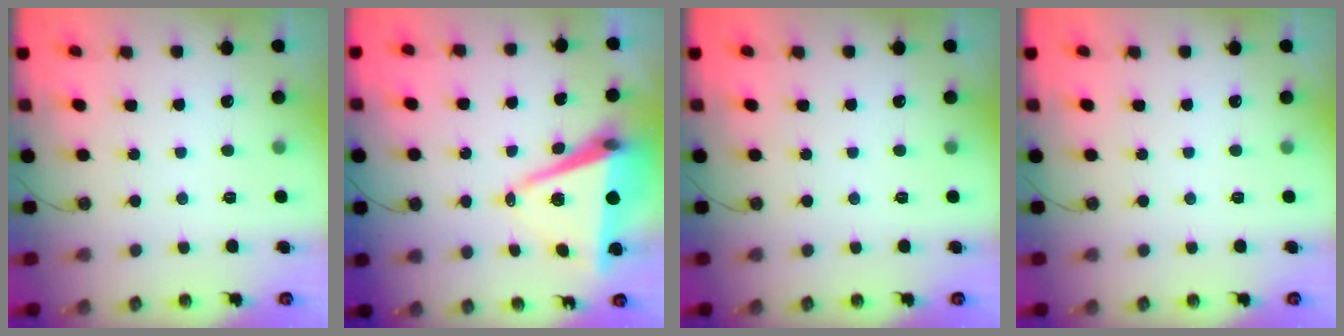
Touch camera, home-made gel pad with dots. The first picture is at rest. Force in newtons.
{"total": 9.5, "press": 8.6, "slide": 4.2}
{"total": 0.0}
{"total": 0.0}